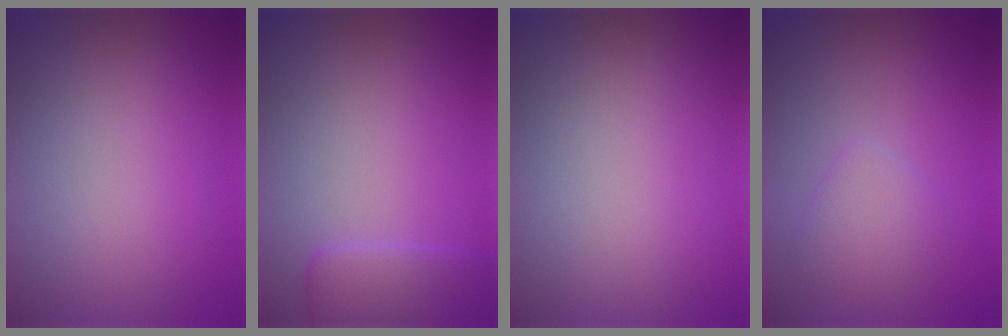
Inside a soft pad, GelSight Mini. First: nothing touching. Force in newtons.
{"total": 2.9, "press": 2.8, "slide": 0.2}
{"total": 0.0}
{"total": 1.9, "press": 1.9, "slide": 0.1}